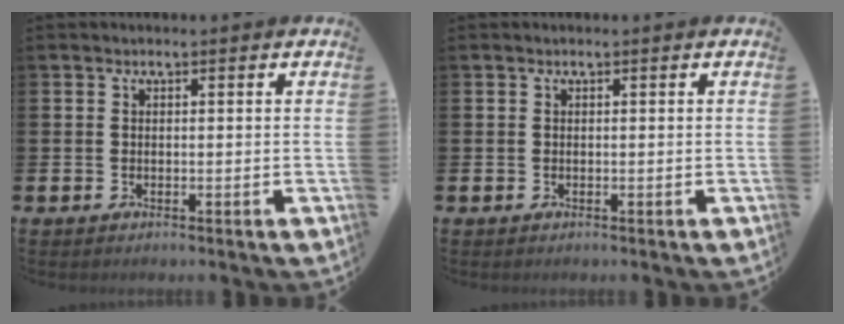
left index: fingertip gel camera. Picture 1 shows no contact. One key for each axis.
{"total": 0.0}